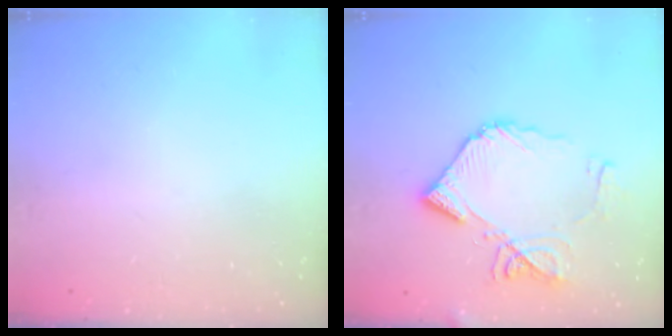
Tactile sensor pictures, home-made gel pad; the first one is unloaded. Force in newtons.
{"total": 15.1, "press": 14.9, "slide": 1.9}